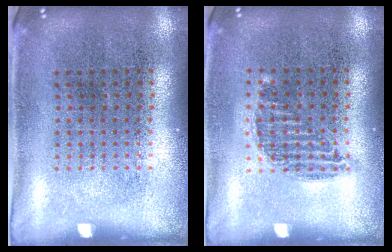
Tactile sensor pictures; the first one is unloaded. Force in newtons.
{"total": 0.9, "press": 0.8, "slide": 0.4}